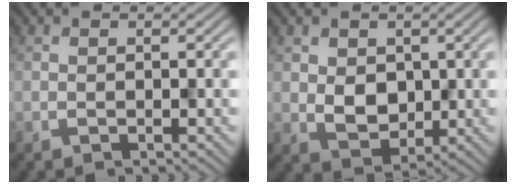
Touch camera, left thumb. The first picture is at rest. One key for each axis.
{"total": 3.2, "fx": 1.0, "fy": 2.8, "fz": 1.0, "tx": -0.028, "ty": -0.010, "tz": 0.024}